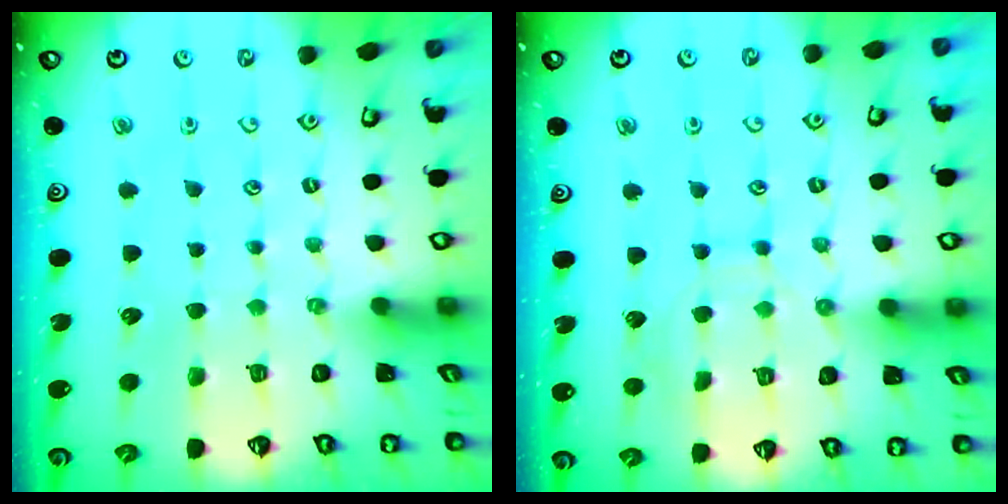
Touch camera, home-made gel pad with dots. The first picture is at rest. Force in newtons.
{"total": 9.2, "press": 9.2, "slide": 0.7}